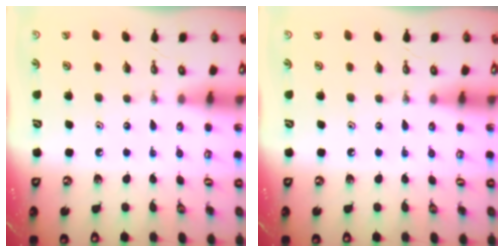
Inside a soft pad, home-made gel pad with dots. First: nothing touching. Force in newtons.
{"total": 0.0}